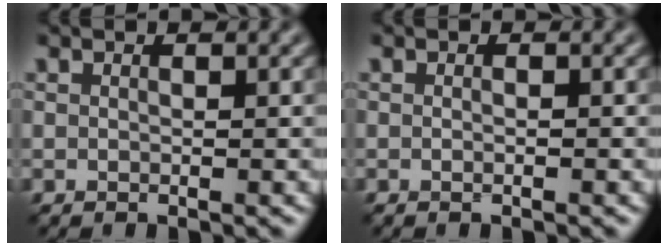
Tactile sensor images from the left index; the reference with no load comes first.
{"total": 0.6, "force": [-0.1, 0.1, 0.6], "torque": [-0.007, -0.008, -0.003]}